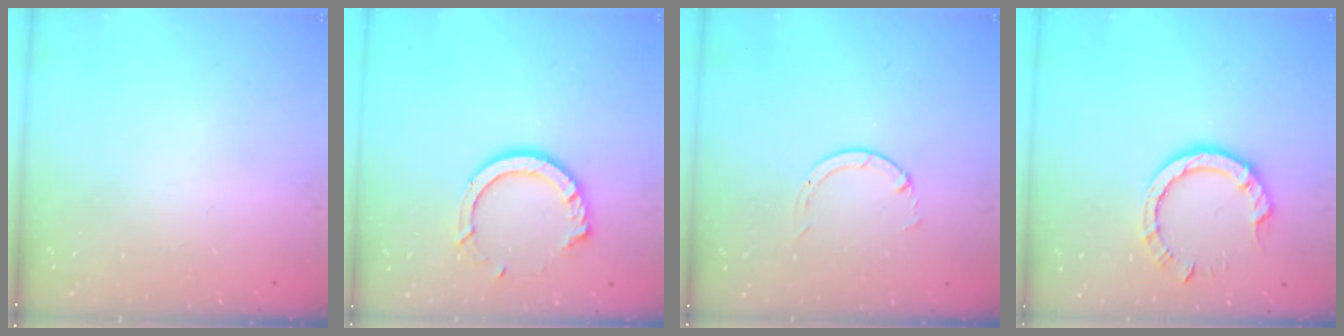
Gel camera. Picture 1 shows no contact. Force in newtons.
{"total": 11.2, "press": 11.2, "slide": 1.0}
{"total": 1.3, "press": 1.2, "slide": 0.3}
{"total": 8.5, "press": 8.4, "slide": 1.0}